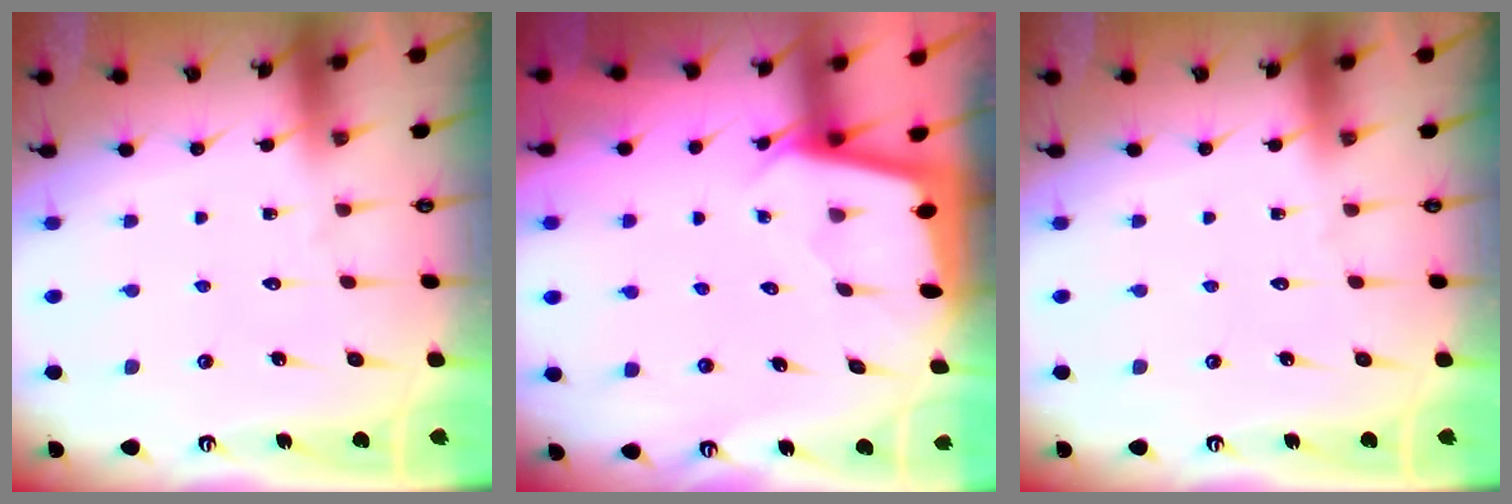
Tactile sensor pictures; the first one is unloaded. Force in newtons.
{"total": 1.8, "press": 1.8, "slide": 0.1}
{"total": 0.0}